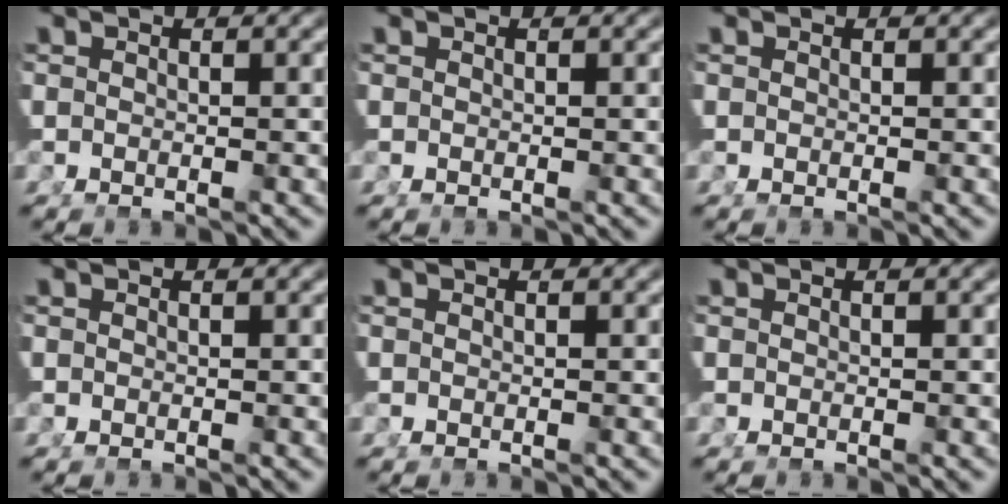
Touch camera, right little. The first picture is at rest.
{"total": 0.0}
{"total": 0.0}
{"total": 0.0}
{"total": 0.0}
{"total": 0.0}